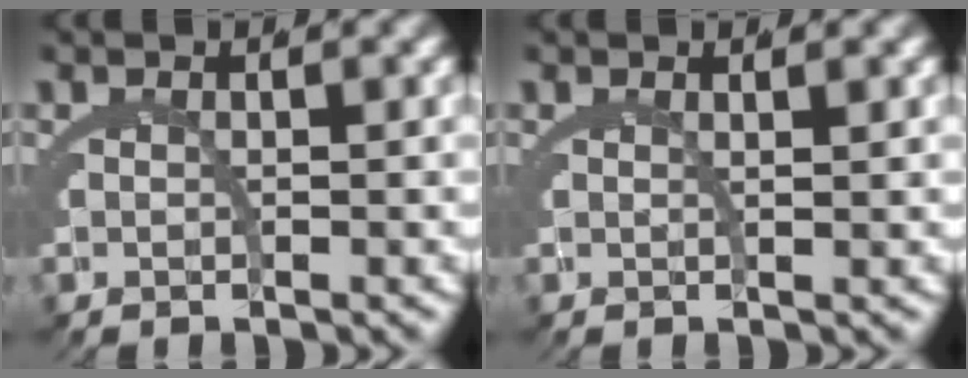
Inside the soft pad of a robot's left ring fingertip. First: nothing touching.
{"total": 0.9, "force": [0.7, -0.4, 0.5], "torque": [-0.006, -0.001, 0.014]}